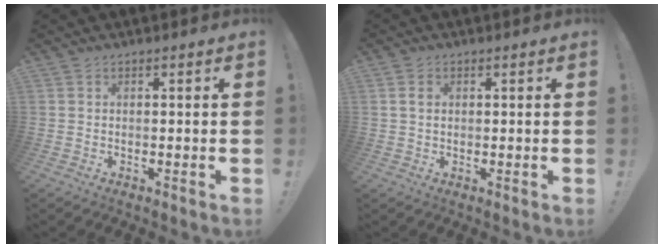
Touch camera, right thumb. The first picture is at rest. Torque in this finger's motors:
{"motor_torque": [0.03, 0.01, 0.17, 0.12, 0.08]}